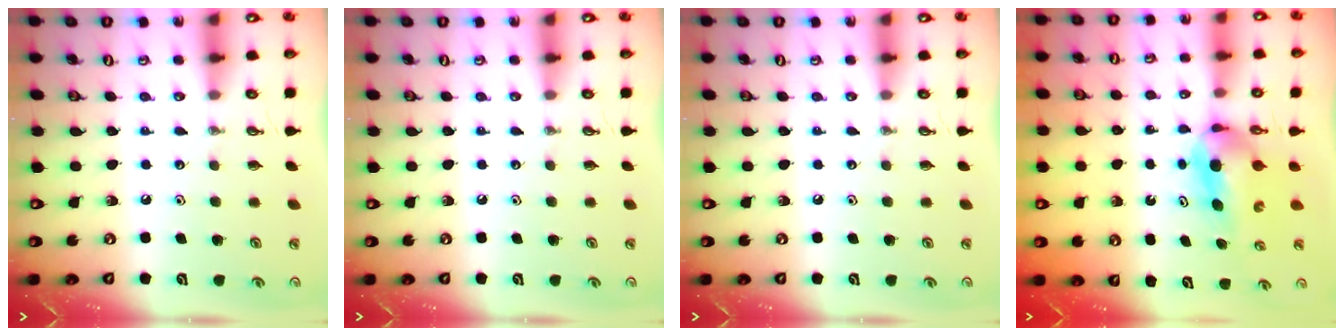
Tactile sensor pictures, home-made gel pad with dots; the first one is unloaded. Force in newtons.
{"total": 0.0}
{"total": 0.0}
{"total": 5.8, "press": 5.2, "slide": 2.6}